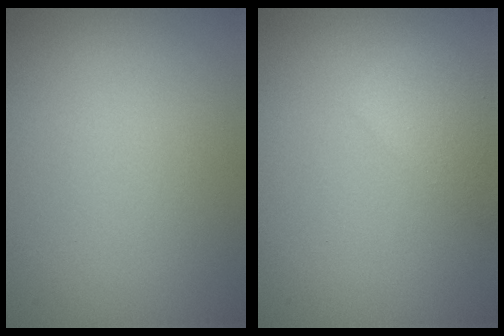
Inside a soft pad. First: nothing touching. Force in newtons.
{"total": 2.6, "press": 2.6, "slide": 0.1}